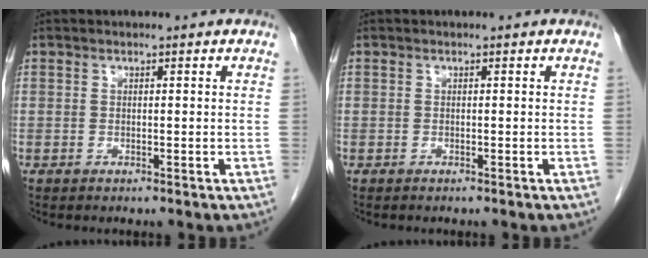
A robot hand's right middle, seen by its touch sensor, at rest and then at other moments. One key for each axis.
{"total": 0.0}